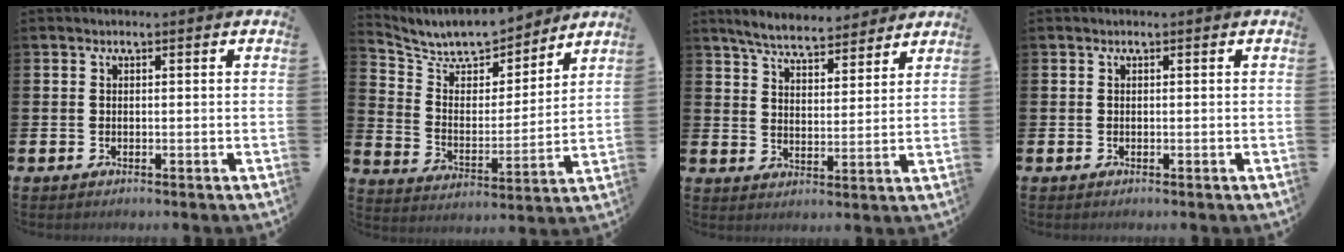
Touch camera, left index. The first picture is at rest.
{"total": 8.3, "force": [7.9, 2.3, 1.2], "torque": [-0.062, -0.069, 0.139]}
{"total": 6.3, "force": [6.0, 1.2, 1.5], "torque": [-0.043, -0.032, 0.106]}
{"total": 0.0}